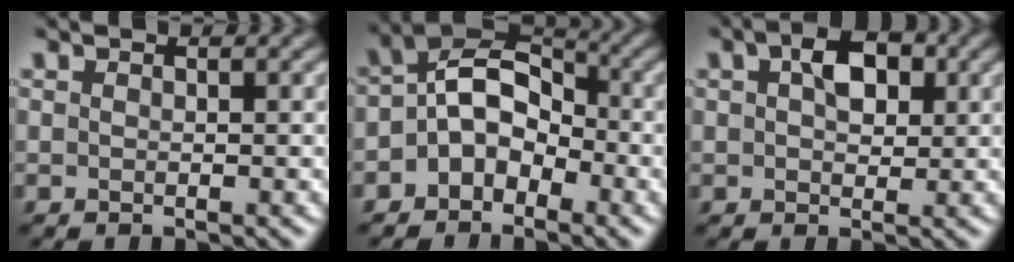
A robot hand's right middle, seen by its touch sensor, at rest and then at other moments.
{"total": 5.7, "force": [-1.7, 4.0, 3.7], "torque": [-0.038, 0.017, -0.042]}
{"total": 3.8, "force": [1.2, 2.4, 2.8], "torque": [-0.045, 0.009, 0.016]}